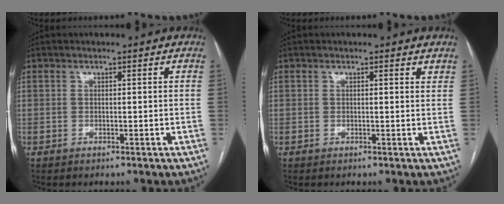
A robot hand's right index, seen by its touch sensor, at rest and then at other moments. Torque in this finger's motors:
{"motor_torque": [-0.10, 0.10, -0.03, 0.00]}